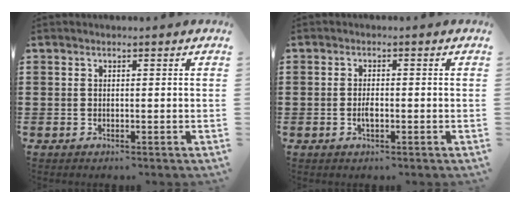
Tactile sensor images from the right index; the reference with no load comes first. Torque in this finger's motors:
{"motor_torque": [1.16, 0.97, 0.08, 0.07]}